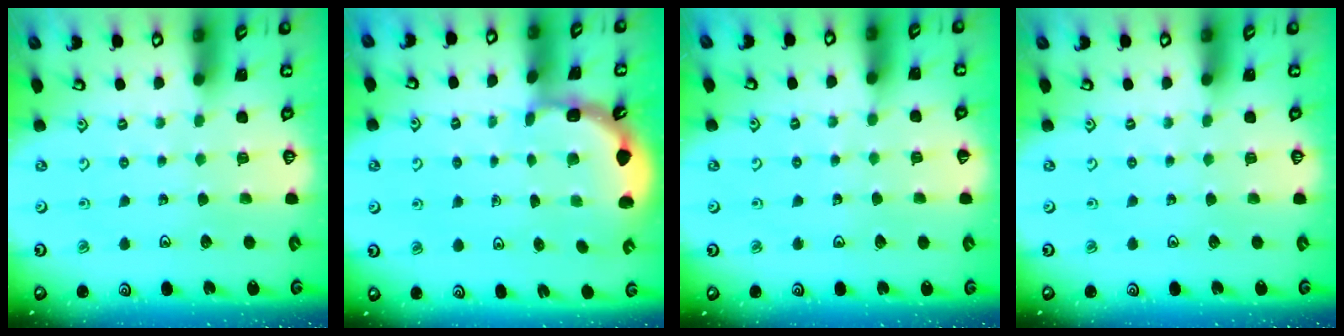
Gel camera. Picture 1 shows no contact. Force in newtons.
{"total": 1.9, "press": 1.9, "slide": 0.6}
{"total": 1.7, "press": 1.7, "slide": 0.1}
{"total": 0.0}